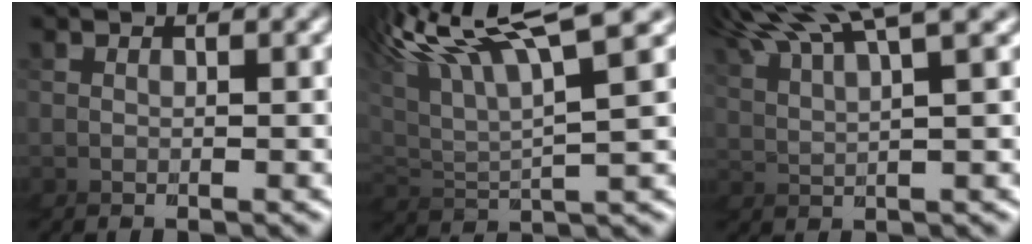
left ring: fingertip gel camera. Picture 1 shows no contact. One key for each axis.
{"total": 3.1, "fx": 2.8, "fy": -1.3, "fz": 0.3, "tx": -0.042, "ty": 0.035, "tz": 0.033}
{"total": 4.6, "fx": 4.4, "fy": 0.6, "fz": 1.1, "tx": -0.065, "ty": 0.022, "tz": 0.063}